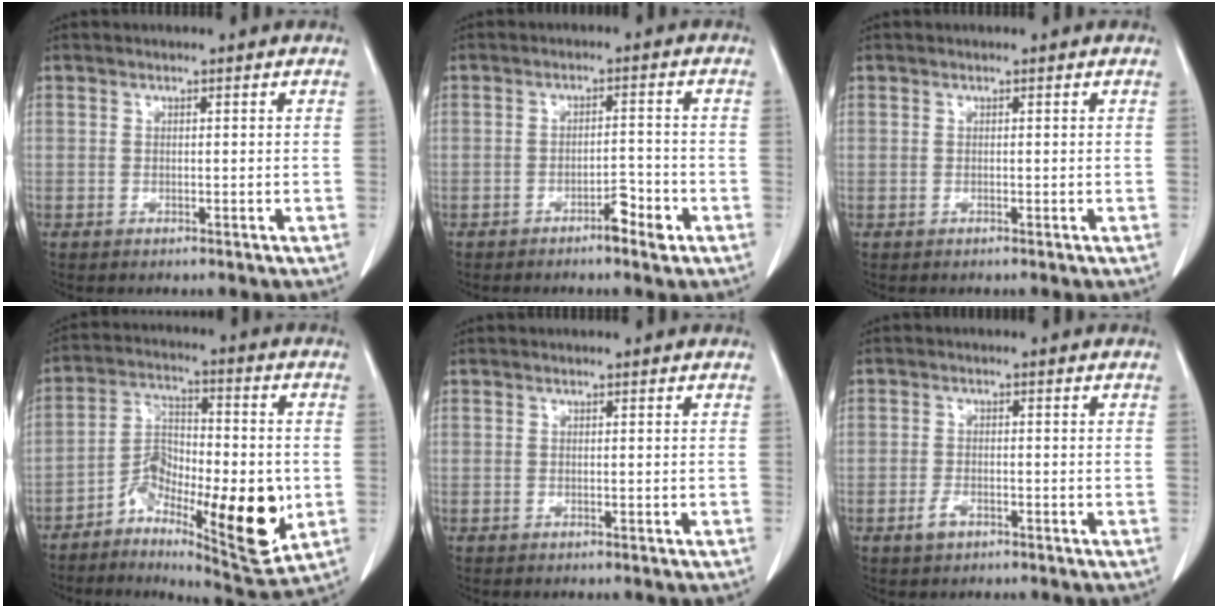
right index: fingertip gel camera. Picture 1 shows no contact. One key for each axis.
{"total": 3.6, "fx": -2.3, "fy": 0.8, "fz": 2.6, "tx": -0.037, "ty": 0.004, "tz": -0.037}
{"total": 0.0}
{"total": 14.7, "fx": -5.0, "fy": 4.9, "fz": 13.0, "tx": -0.209, "ty": 0.006, "tz": -0.080}
{"total": 0.0}
{"total": 2.3, "fx": -1.4, "fy": 1.2, "fz": 1.3, "tx": -0.028, "ty": 0.002, "tz": -0.021}